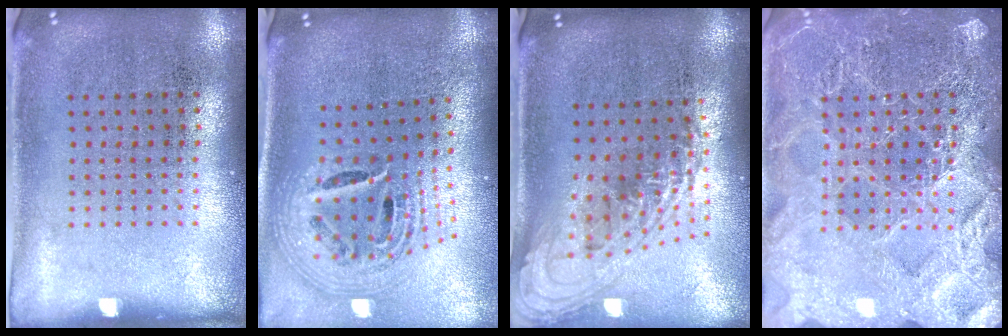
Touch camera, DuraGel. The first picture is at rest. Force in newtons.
{"total": 2.7, "press": 1.9, "slide": 1.9}
{"total": 2.1, "press": 1.7, "slide": 1.3}
{"total": 4.6, "press": 4.6, "slide": 0.6}